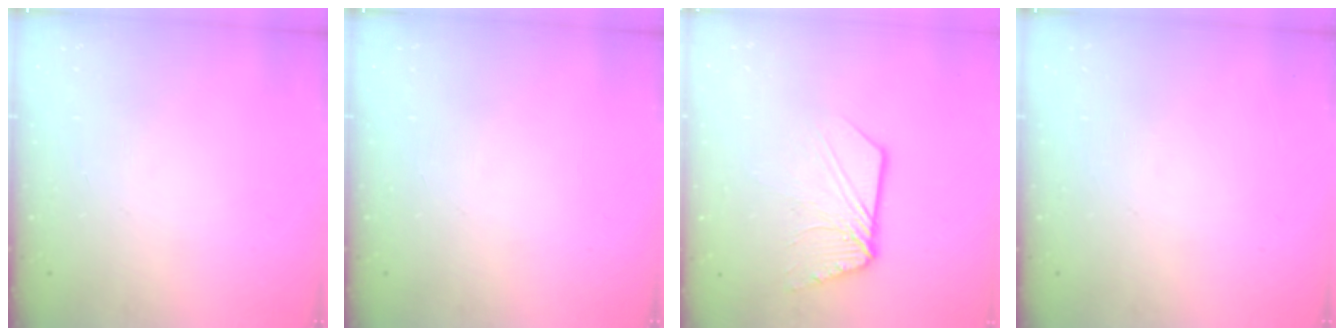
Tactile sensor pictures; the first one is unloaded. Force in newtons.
{"total": 0.0}
{"total": 10.9, "press": 10.8, "slide": 2.0}
{"total": 0.0}